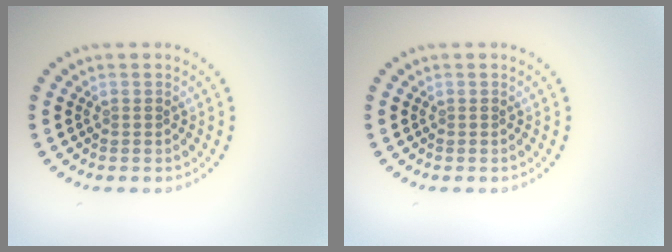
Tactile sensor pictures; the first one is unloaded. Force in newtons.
{"total": 0.0}